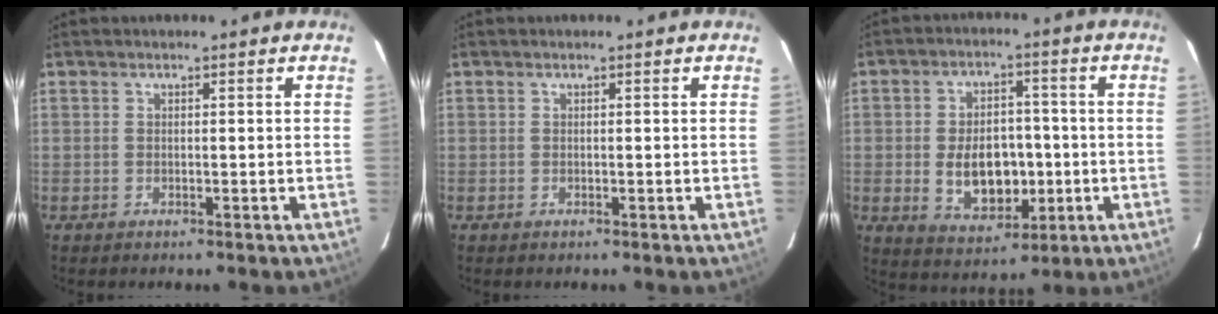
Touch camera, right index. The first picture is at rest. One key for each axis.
{"total": 0.0}
{"total": 11.2, "fx": -1.7, "fy": 7.3, "fz": 8.3, "tx": -0.161, "ty": 0.005, "tz": -0.009}